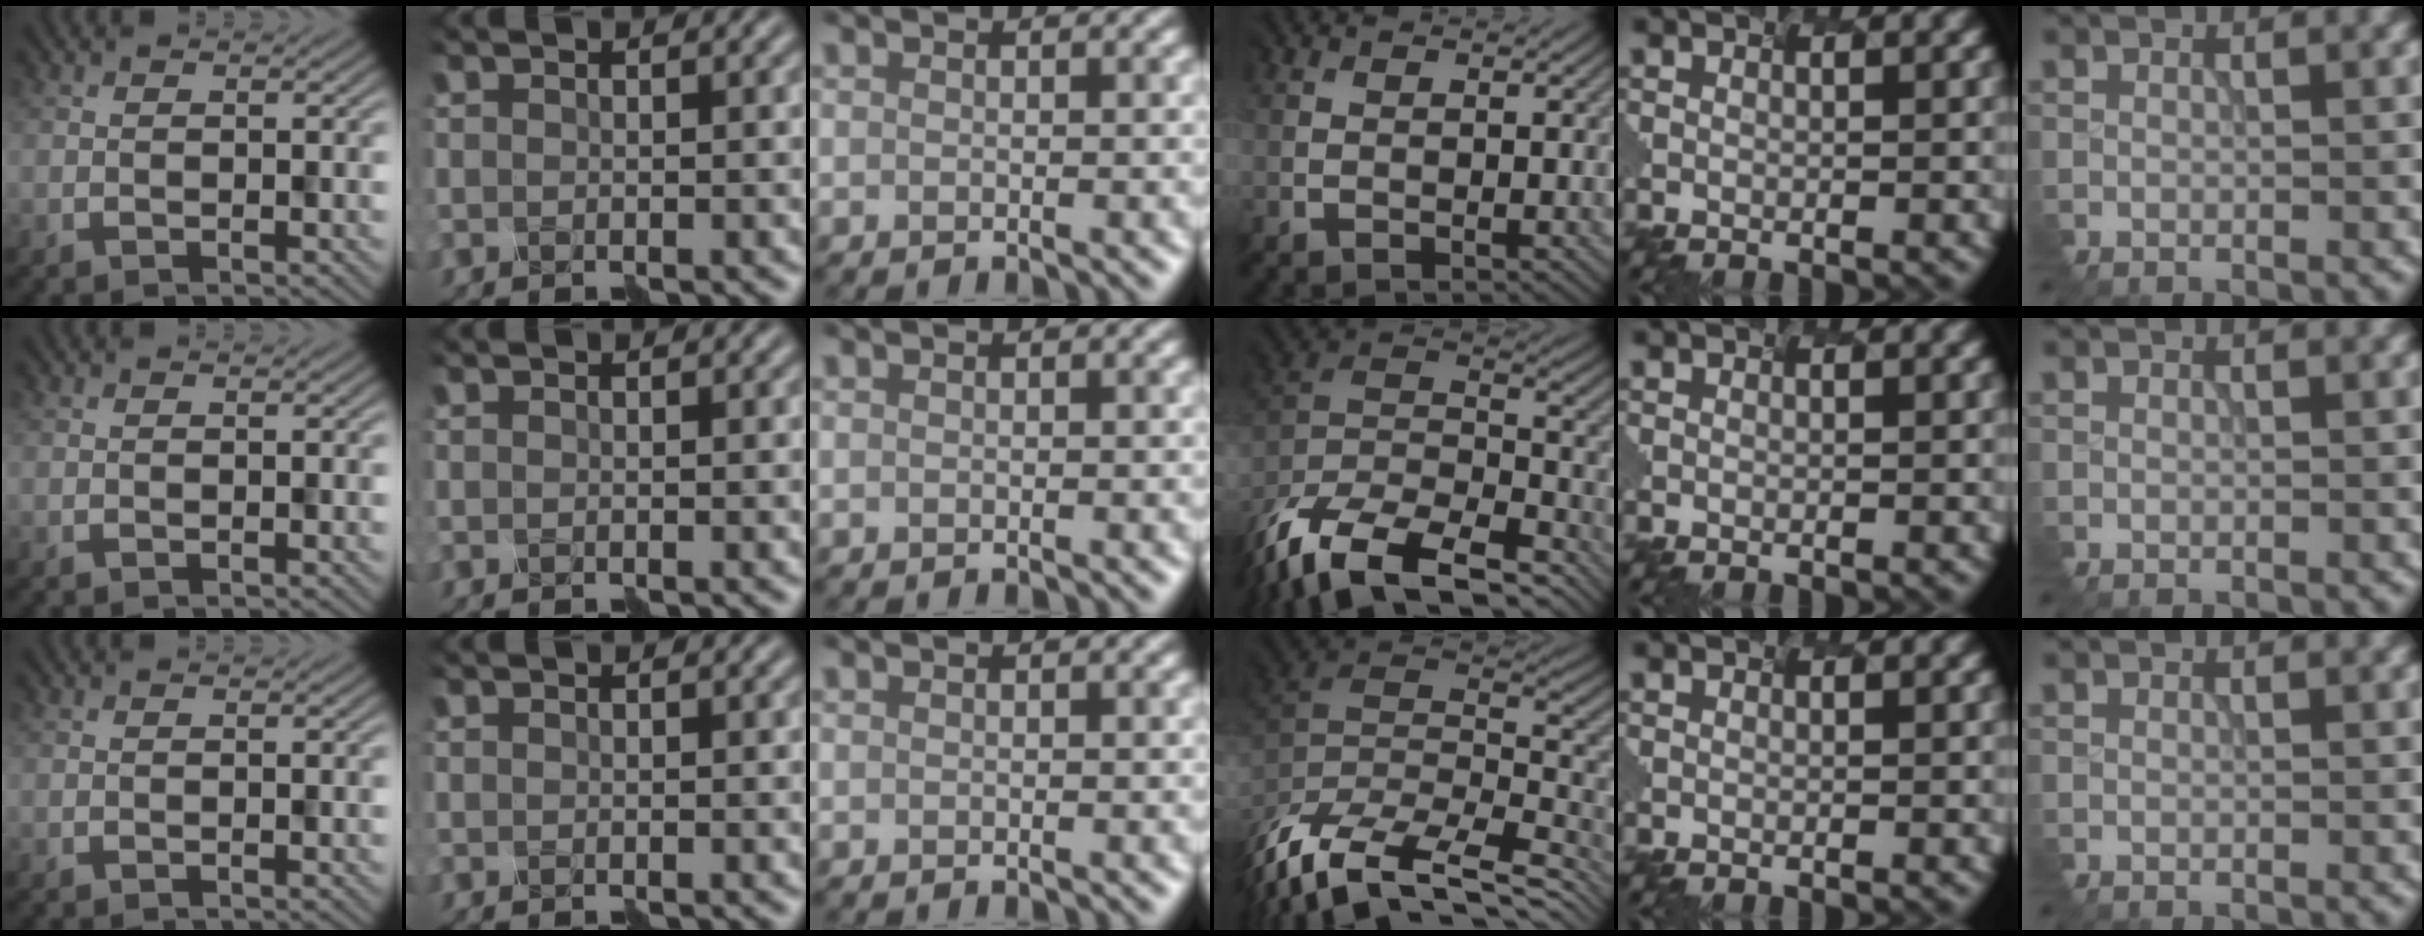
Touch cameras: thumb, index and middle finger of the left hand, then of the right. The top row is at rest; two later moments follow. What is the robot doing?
{"motion": "assemble", "object": "hinged jar"}